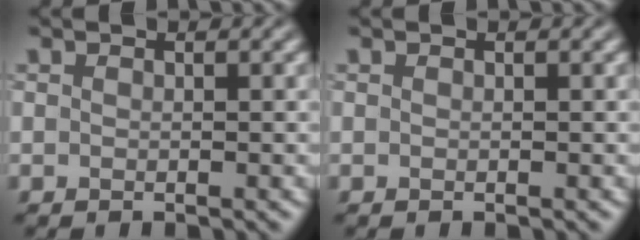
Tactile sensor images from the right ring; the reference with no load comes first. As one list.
[{"total": 0.0}]